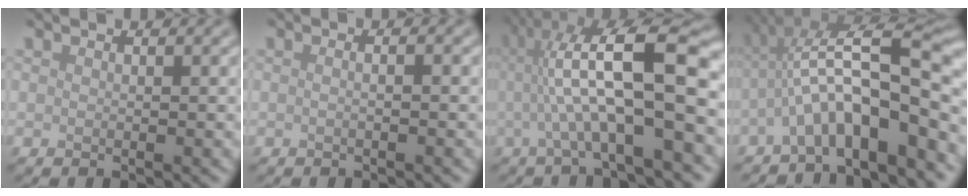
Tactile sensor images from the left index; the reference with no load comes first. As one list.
[{"total": 2.2, "force": [0.4, 1.2, 1.9], "torque": [-0.006, 0.009, -0.022]}, {"total": 11.5, "force": [0.8, 2.4, 11.2], "torque": [-0.180, 0.026, 0.018]}, {"total": 9.6, "force": [-2.8, 2.3, 8.9], "torque": [-0.144, 0.029, -0.049]}]